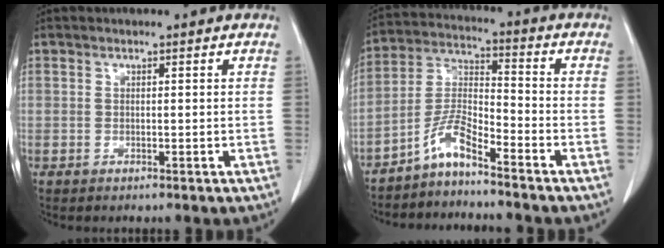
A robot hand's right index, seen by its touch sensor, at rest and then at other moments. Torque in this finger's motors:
{"motor_torque": [0.37, -0.32, 0.29, 0.08]}